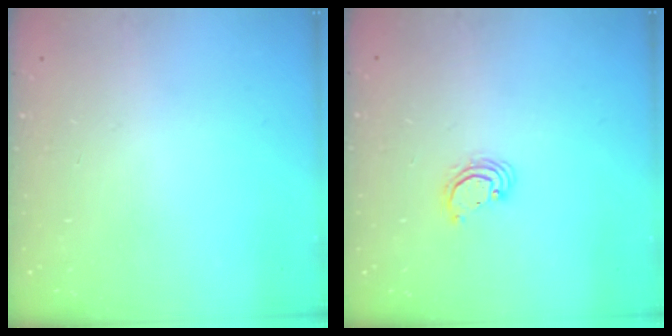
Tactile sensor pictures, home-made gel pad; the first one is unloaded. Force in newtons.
{"total": 3.1, "press": 3.1, "slide": 0.1}